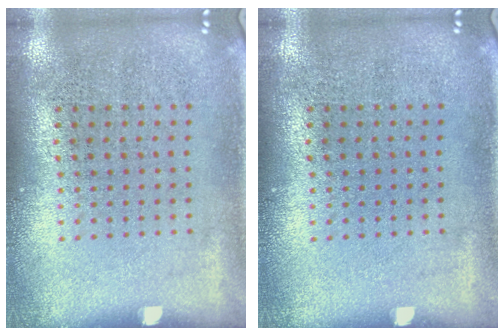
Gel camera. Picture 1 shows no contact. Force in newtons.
{"total": 0.0}